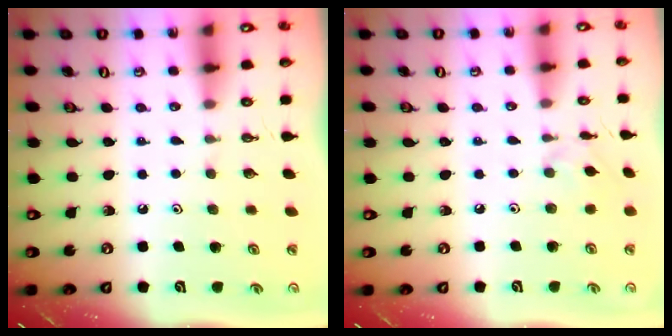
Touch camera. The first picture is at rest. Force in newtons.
{"total": 2.8, "press": 2.7, "slide": 0.6}